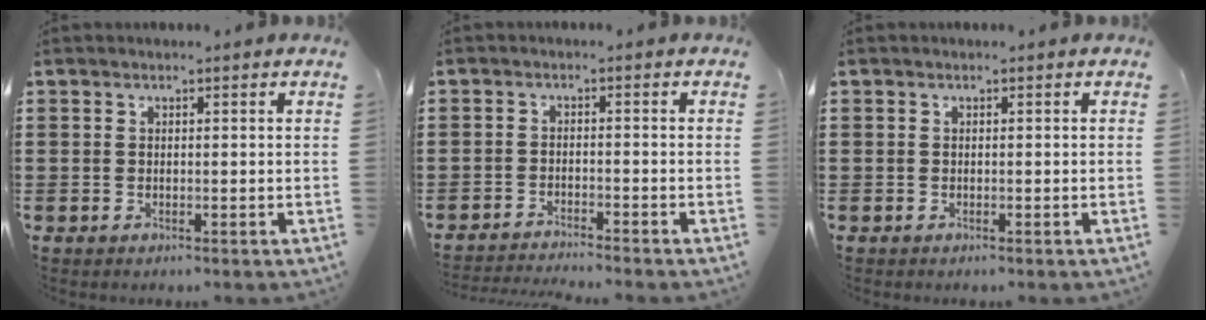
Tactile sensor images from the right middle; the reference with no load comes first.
{"total": 2.4, "force": [-2.4, -0.1, 0.1], "torque": [-0.004, -0.002, -0.049]}
{"total": 0.0}